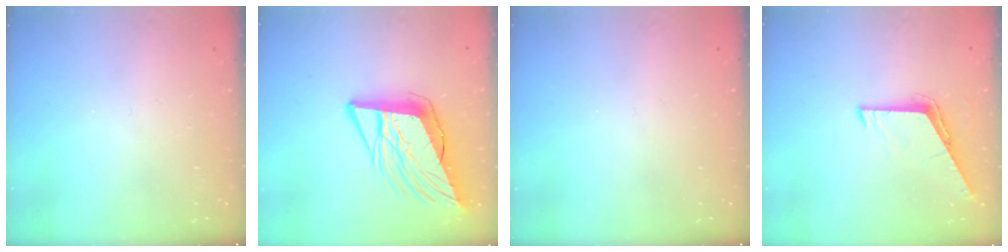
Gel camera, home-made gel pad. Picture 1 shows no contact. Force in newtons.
{"total": 15.9, "press": 15.3, "slide": 4.3}
{"total": 0.0}
{"total": 6.6, "press": 6.6, "slide": 0.4}